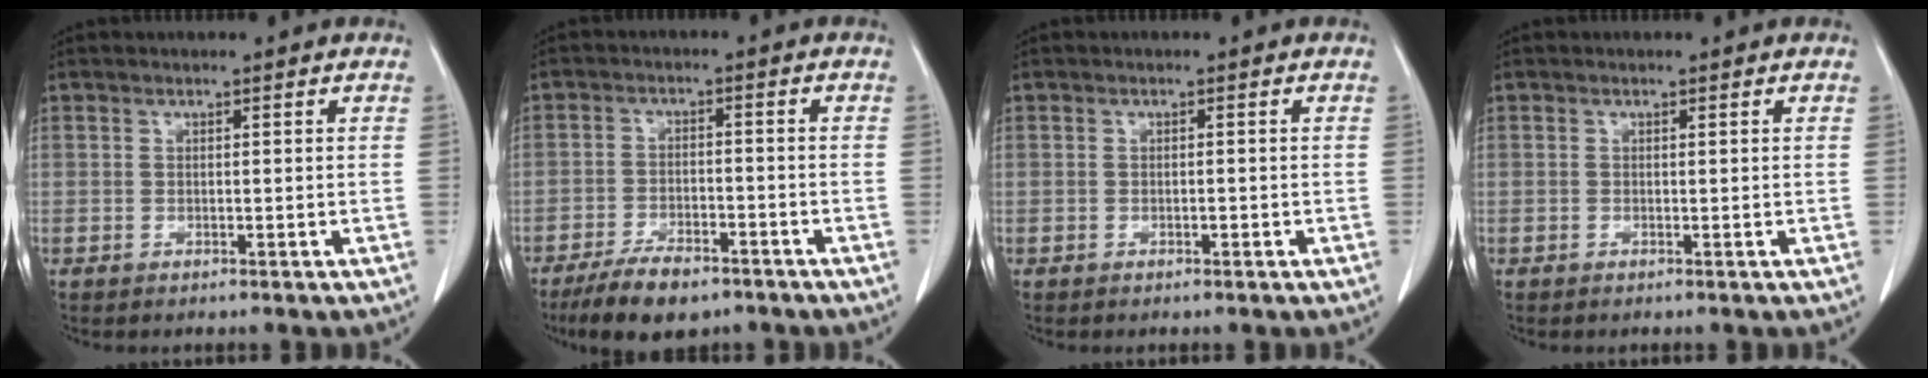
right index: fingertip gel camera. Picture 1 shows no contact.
{"total": 9.5, "force": [-6.9, 2.8, 5.9], "torque": [-0.105, -0.015, -0.116]}
{"total": 0.6, "force": [-0.2, 0.3, 0.5], "torque": [-0.008, 0.001, -0.002]}
{"total": 0.0}